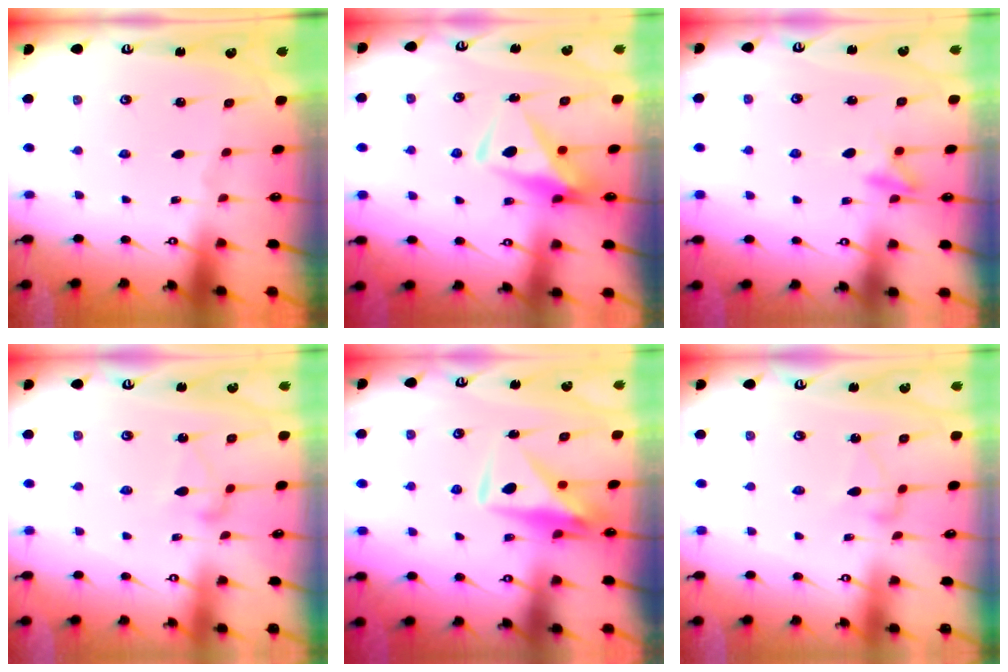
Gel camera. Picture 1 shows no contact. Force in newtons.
{"total": 9.4, "press": 9.4, "slide": 0.9}
{"total": 7.6, "press": 7.6, "slide": 0.8}
{"total": 7.2, "press": 7.2, "slide": 0.4}
{"total": 9.3, "press": 9.3, "slide": 0.6}
{"total": 4.9, "press": 4.9, "slide": 0.3}